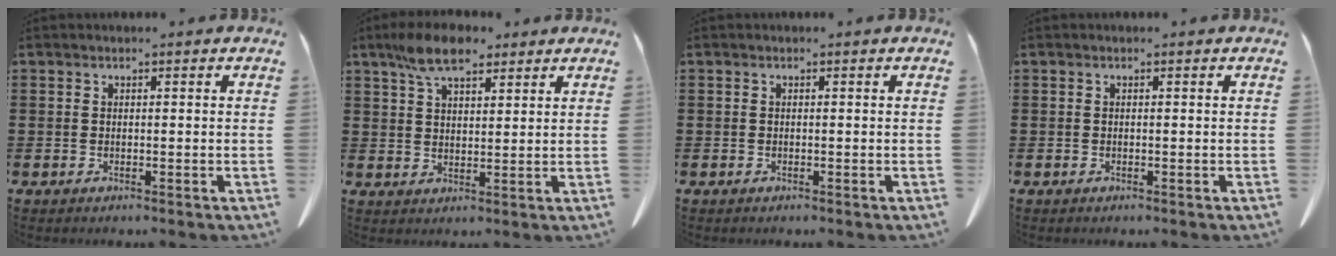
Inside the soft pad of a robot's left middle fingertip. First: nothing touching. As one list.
[{"total": 7.3, "force": [5.1, 2.9, 4.3], "torque": [-0.099, 0.003, 0.094]}, {"total": 0.0}, {"total": 0.0}]